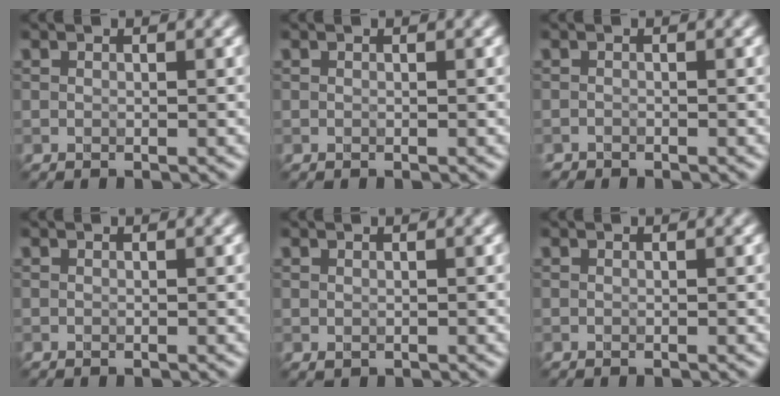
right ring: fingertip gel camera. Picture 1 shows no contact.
{"total": 0.0}
{"total": 0.6, "force": [-0.6, 0.2, -0.2], "torque": [0.006, -0.001, -0.012]}
{"total": 0.0}
{"total": 0.5, "force": [0.2, 0.4, 0.3], "torque": [-0.005, 0.000, 0.002]}
{"total": 0.0}